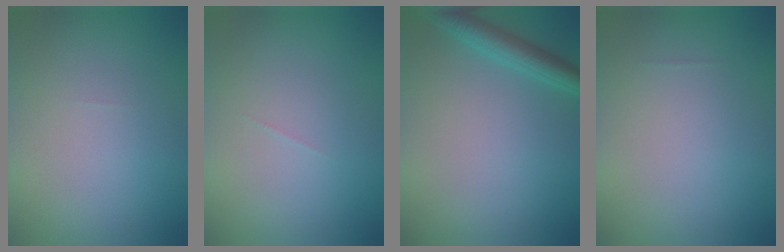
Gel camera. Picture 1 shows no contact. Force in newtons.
{"total": 0.0}
{"total": 2.7, "press": 2.7, "slide": 0.1}
{"total": 0.0}